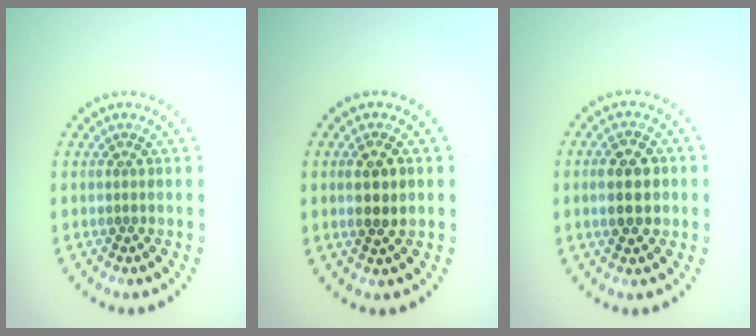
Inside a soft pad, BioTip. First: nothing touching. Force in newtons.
{"total": 2.6, "press": 2.6, "slide": 0.6}
{"total": 4.6, "press": 4.6, "slide": 0.2}